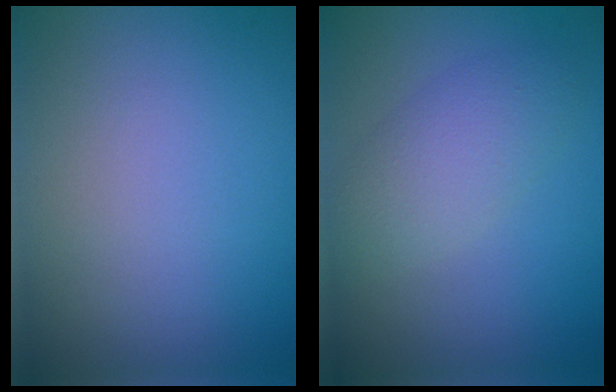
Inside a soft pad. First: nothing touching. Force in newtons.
{"total": 3.6, "press": 3.5, "slide": 0.2}